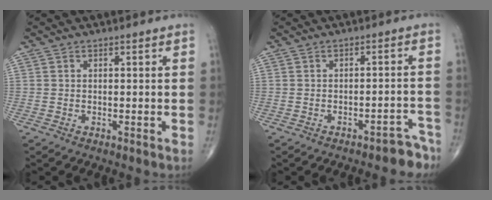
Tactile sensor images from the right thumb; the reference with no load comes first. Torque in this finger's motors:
{"motor_torque": [-0.01, -0.09, 0.05, 0.04, 0.01]}